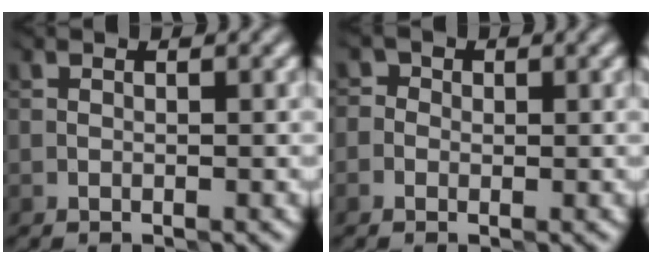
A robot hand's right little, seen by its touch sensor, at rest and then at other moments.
{"total": 0.7, "force": [-0.2, 0.6, -0.2], "torque": [0.017, 0.002, -0.010]}